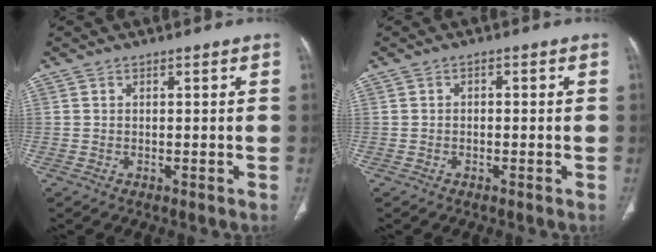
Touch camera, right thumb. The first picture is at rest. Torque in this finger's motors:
{"motor_torque": [-0.16, -0.02, -0.29, 0.24, 0.03]}